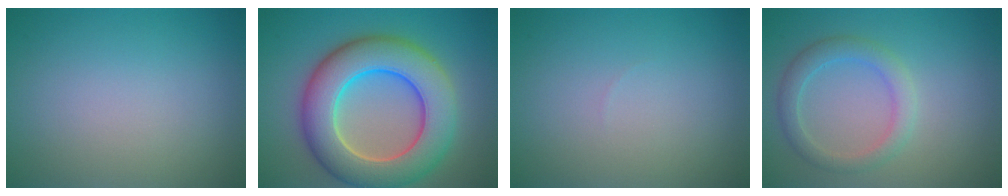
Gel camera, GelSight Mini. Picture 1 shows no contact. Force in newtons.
{"total": 10.6, "press": 10.6, "slide": 0.5}
{"total": 0.0}
{"total": 2.8, "press": 2.8, "slide": 0.1}